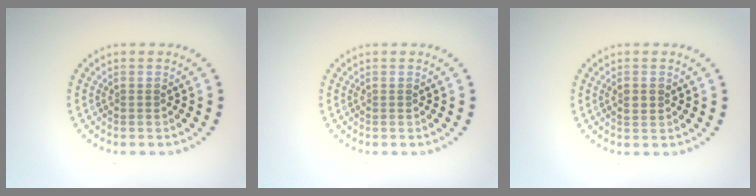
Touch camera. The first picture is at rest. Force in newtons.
{"total": 0.0}
{"total": 1.0, "press": 1.0, "slide": 0.1}